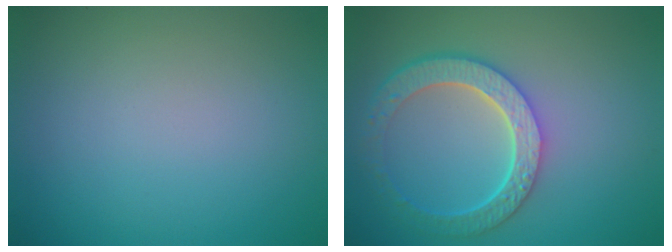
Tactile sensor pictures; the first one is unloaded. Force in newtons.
{"total": 5.8, "press": 4.4, "slide": 3.8}